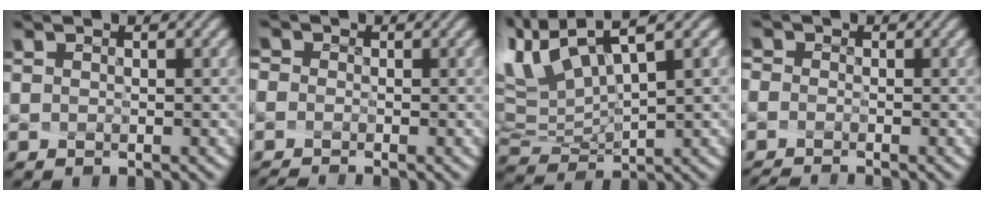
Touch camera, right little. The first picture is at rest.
{"total": 1.9, "force": [-1.3, 1.2, 0.8], "torque": [-0.037, 0.001, -0.015]}
{"total": 7.1, "force": [4.9, 1.5, 4.9], "torque": [-0.129, 0.006, 0.117]}
{"total": 2.2, "force": [-1.8, 1.0, 0.7], "torque": [-0.036, -0.001, -0.020]}